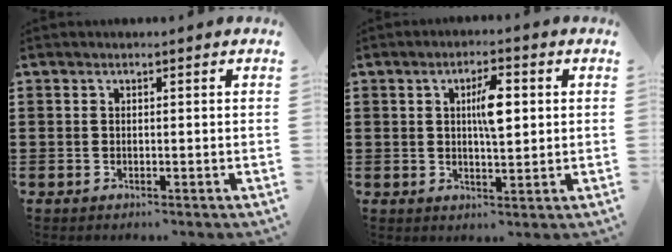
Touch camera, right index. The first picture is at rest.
{"total": 5.6, "force": [1.0, 1.8, 5.2], "torque": [-0.087, 0.004, 0.010]}